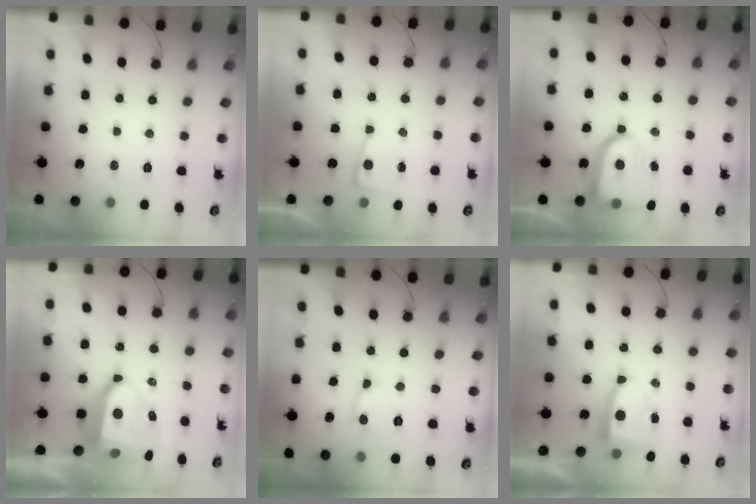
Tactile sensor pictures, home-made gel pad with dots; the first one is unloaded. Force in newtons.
{"total": 3.2, "press": 3.2, "slide": 0.4}
{"total": 14.9, "press": 14.8, "slide": 1.6}
{"total": 9.7, "press": 9.7, "slide": 0.5}
{"total": 7.4, "press": 7.4, "slide": 0.9}
{"total": 7.0, "press": 7.0, "slide": 0.6}